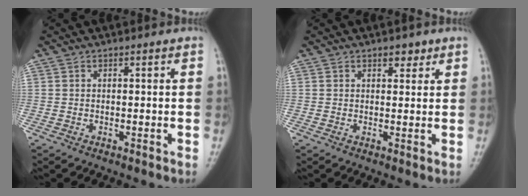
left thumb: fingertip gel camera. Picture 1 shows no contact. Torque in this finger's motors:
{"motor_torque": [2.55, 2.46, 0.25, -0.10, 0.11]}